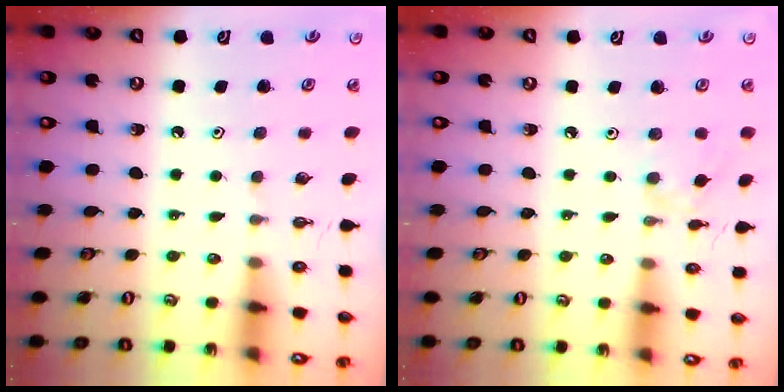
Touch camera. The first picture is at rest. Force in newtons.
{"total": 1.7, "press": 1.7, "slide": 0.4}